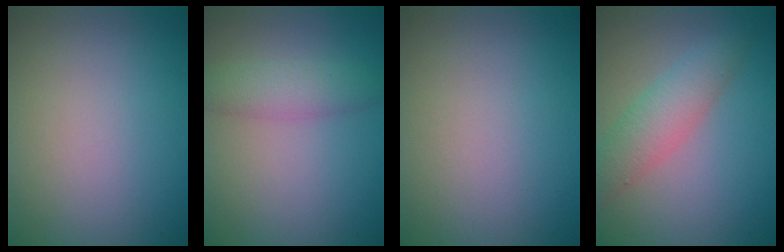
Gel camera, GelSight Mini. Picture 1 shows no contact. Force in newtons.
{"total": 3.0, "press": 3.0, "slide": 0.0}
{"total": 0.0}
{"total": 3.8, "press": 3.8, "slide": 0.0}